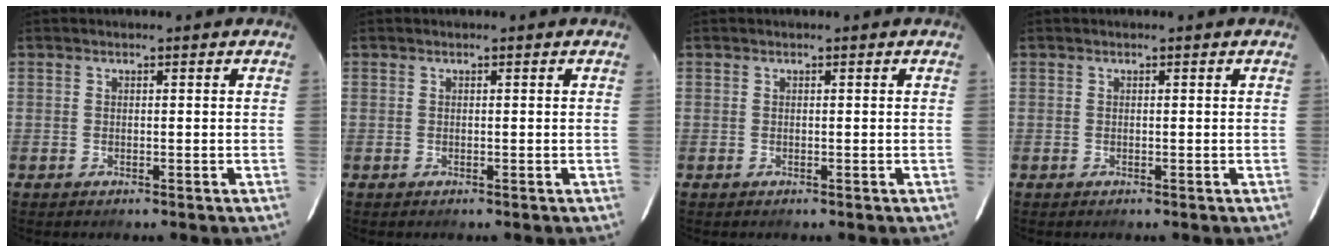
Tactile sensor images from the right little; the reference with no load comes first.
{"total": 0.0}
{"total": 0.0}
{"total": 0.0}